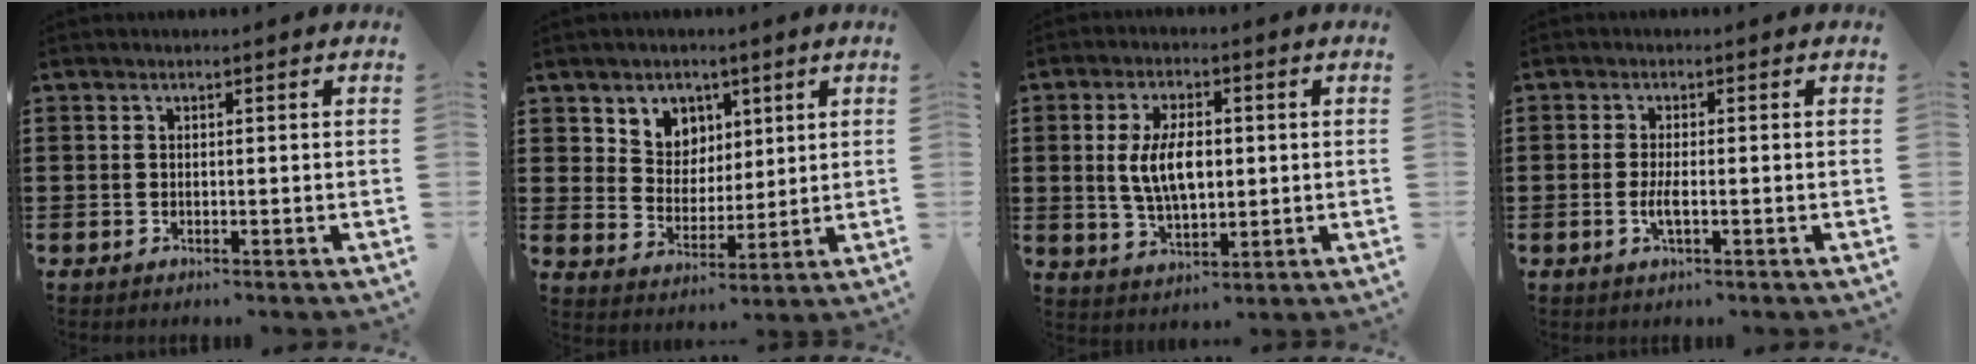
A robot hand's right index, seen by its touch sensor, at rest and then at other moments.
{"total": 5.5, "force": [3.3, 4.4, 0.0], "torque": [-0.031, -0.001, 0.060]}
{"total": 7.6, "force": [0.5, 3.7, 6.6], "torque": [-0.126, 0.000, 0.002]}
{"total": 2.5, "force": [-0.7, 0.5, 2.3], "torque": [-0.056, -0.008, -0.017]}